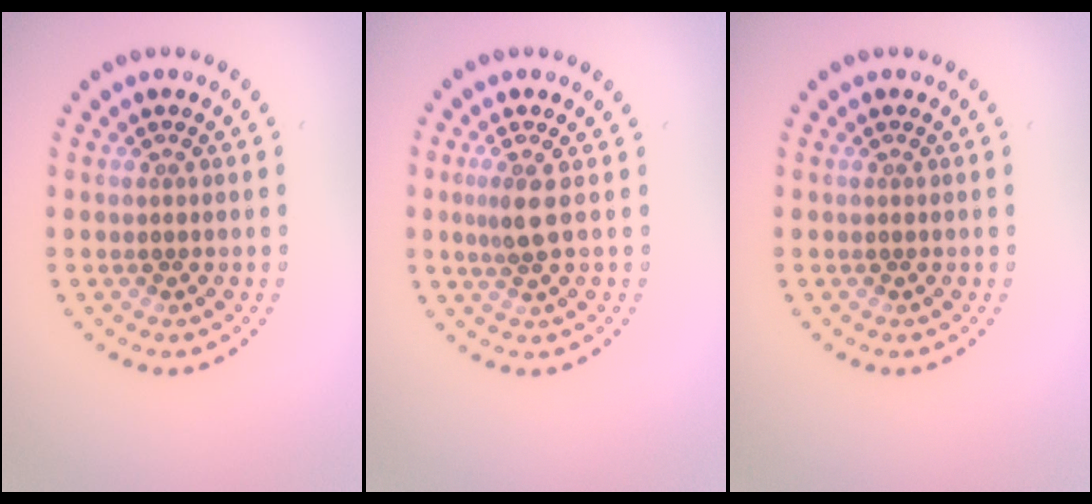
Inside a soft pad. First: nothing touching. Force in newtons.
{"total": 2.0, "press": 1.5, "slide": 1.3}
{"total": 0.0}